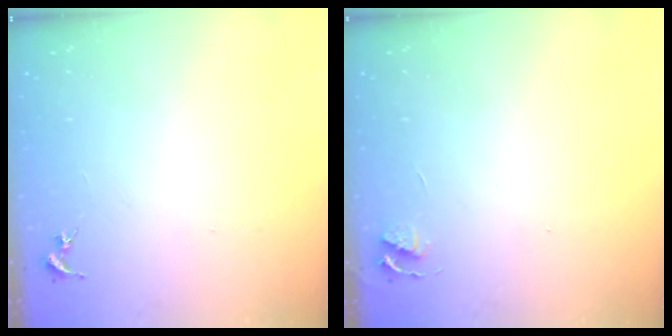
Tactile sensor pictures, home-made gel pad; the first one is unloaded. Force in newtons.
{"total": 3.5, "press": 3.4, "slide": 0.5}